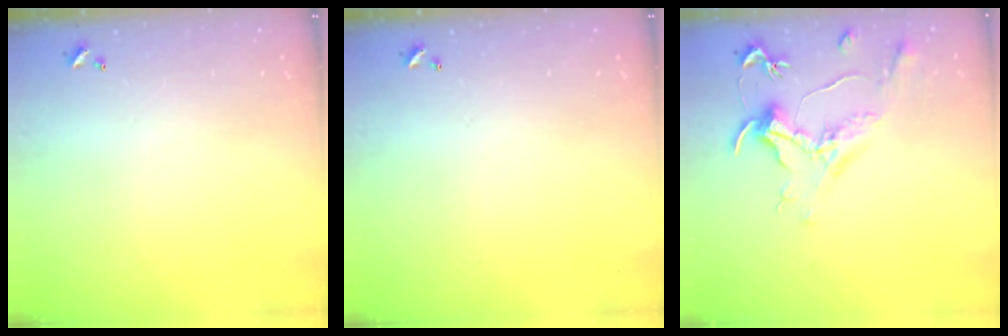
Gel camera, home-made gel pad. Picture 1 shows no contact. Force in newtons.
{"total": 0.0}
{"total": 1.5, "press": 1.2, "slide": 0.9}